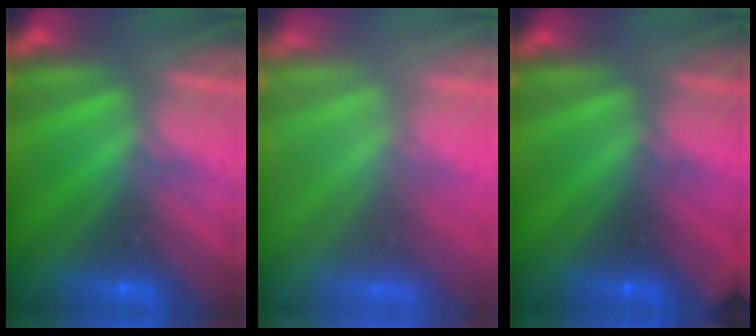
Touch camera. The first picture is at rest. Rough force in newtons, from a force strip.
{"total": 6.4}
{"total": 2.2}